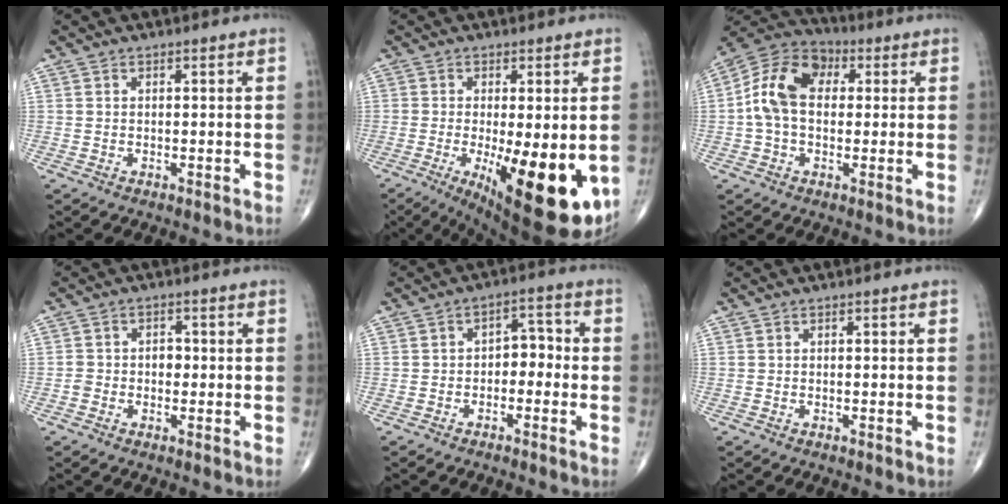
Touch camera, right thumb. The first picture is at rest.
{"total": 17.6, "force": [-4.3, 5.7, 16.1], "torque": [-0.200, -0.030, -0.043]}
{"total": 12.5, "force": [1.3, 8.5, 9.1], "torque": [-0.164, 0.032, 0.012]}
{"total": 3.5, "force": [-0.9, 2.7, 2.0], "torque": [-0.025, 0.022, -0.019]}
{"total": 4.8, "force": [-1.2, 3.2, 3.4], "torque": [-0.026, 0.029, -0.030]}
{"total": 0.0}